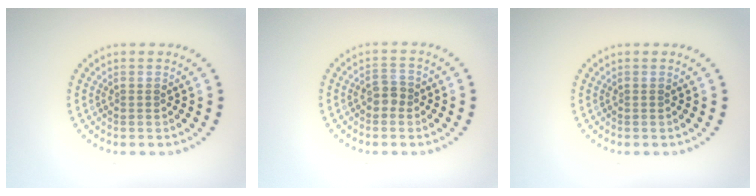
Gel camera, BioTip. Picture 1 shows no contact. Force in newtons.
{"total": 1.6, "press": 1.6, "slide": 0.5}
{"total": 0.0}